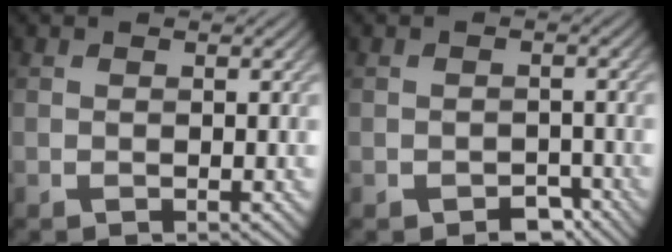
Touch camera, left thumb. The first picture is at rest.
{"total": 2.8, "force": [-1.9, 1.6, 1.3], "torque": [-0.017, -0.006, -0.027]}